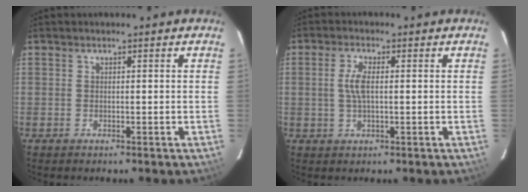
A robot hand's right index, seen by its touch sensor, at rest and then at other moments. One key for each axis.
{"total": 4.0, "fx": 0.3, "fy": 1.5, "fz": 3.7, "tx": -0.075, "ty": 0.003, "tz": 0.008}